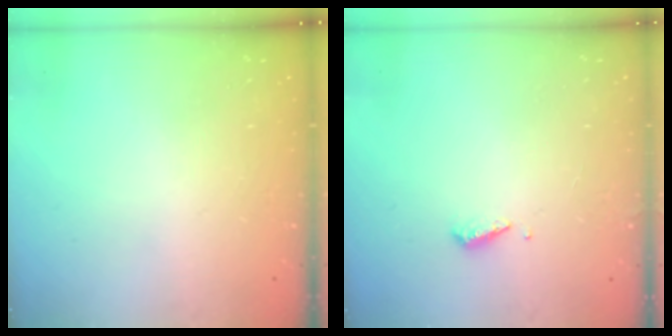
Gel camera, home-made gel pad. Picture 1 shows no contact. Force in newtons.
{"total": 4.0, "press": 3.9, "slide": 0.3}